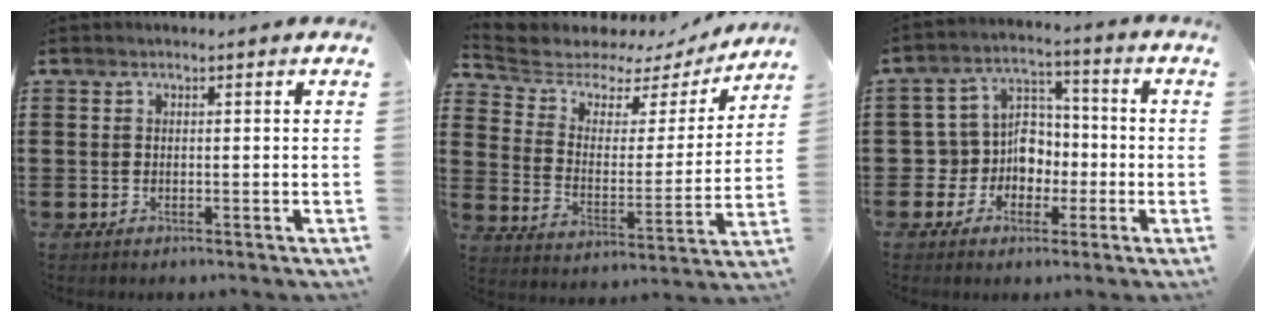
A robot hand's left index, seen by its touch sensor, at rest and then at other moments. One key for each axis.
{"total": 5.3, "fx": 4.5, "fy": 2.6, "fz": 1.0, "tx": -0.054, "ty": -0.028, "tz": 0.072}
{"total": 7.6, "fx": -1.2, "fy": 7.1, "fz": 2.4, "tx": -0.084, "ty": 0.000, "tz": -0.022}